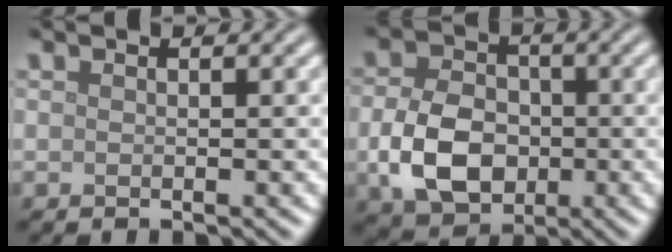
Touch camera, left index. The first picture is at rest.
{"total": 7.0, "force": [-1.4, 5.1, 4.6], "torque": [-0.098, -0.005, -0.032]}